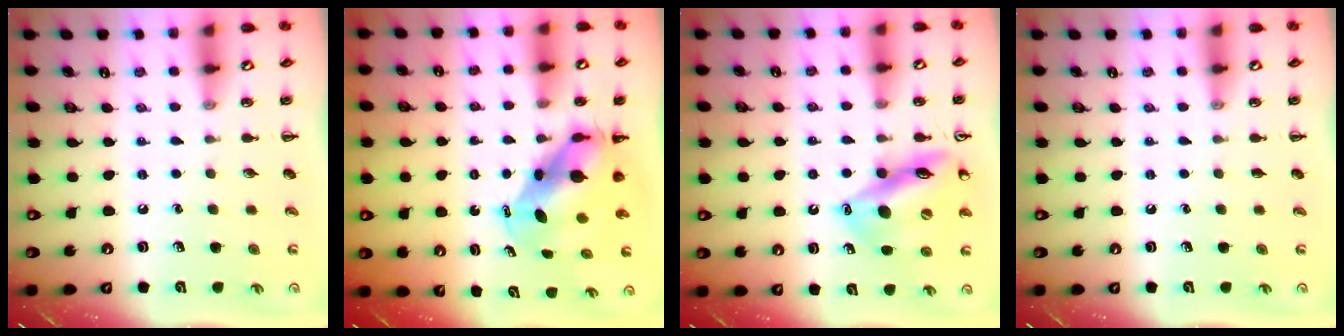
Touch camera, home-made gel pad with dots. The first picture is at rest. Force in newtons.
{"total": 7.0, "press": 6.7, "slide": 2.3}
{"total": 15.0, "press": 14.8, "slide": 2.4}
{"total": 0.0}